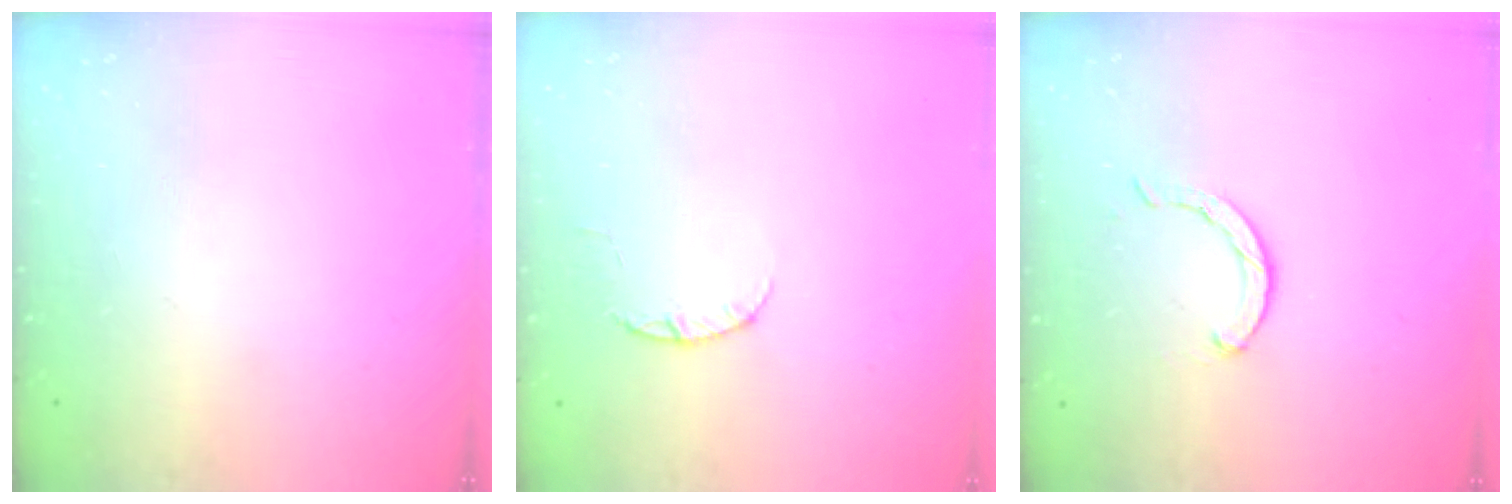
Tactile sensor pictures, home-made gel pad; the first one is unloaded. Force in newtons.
{"total": 2.4, "press": 2.3, "slide": 0.4}
{"total": 3.3, "press": 3.2, "slide": 0.7}